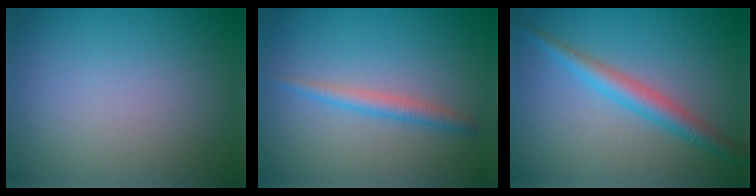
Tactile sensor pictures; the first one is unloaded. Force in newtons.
{"total": 1.8, "press": 1.8, "slide": 0.0}
{"total": 2.9, "press": 2.9, "slide": 0.1}